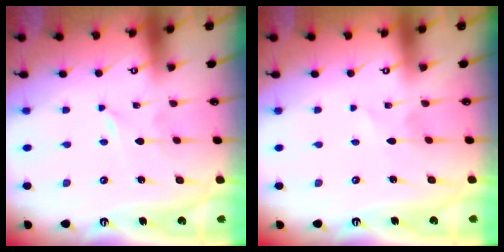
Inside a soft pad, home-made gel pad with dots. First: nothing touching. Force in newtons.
{"total": 1.2, "press": 1.1, "slide": 0.1}